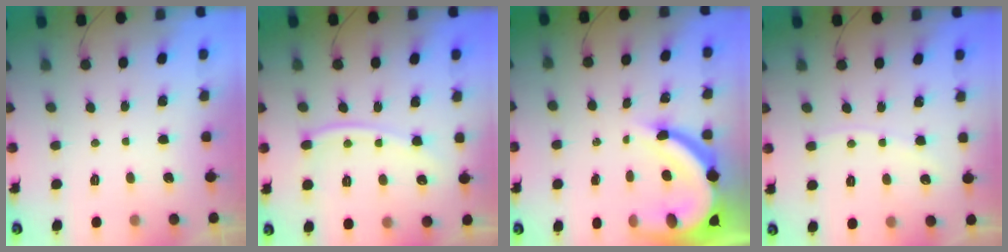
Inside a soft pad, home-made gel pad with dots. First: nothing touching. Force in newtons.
{"total": 12.4, "press": 12.3, "slide": 1.0}
{"total": 18.2, "press": 18.1, "slide": 2.0}
{"total": 5.9, "press": 5.9, "slide": 0.9}